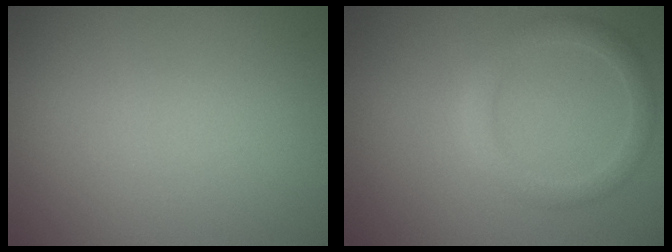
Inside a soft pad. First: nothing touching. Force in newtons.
{"total": 2.3, "press": 2.3, "slide": 0.0}